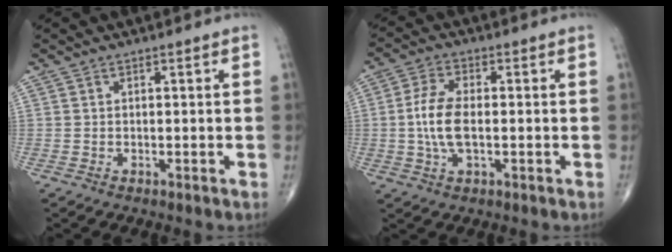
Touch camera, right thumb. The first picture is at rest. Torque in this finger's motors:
{"motor_torque": [1.43, 1.88, 0.86, -0.25, 0.22]}